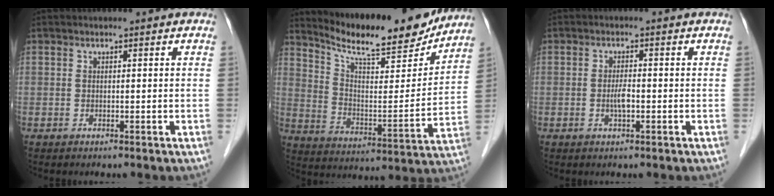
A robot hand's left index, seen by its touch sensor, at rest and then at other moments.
{"total": 18.6, "force": [16.8, 2.9, 7.2], "torque": [-0.125, -0.022, 0.251]}
{"total": 2.0, "force": [-0.7, 0.5, 1.8], "torque": [-0.037, 0.002, -0.012]}